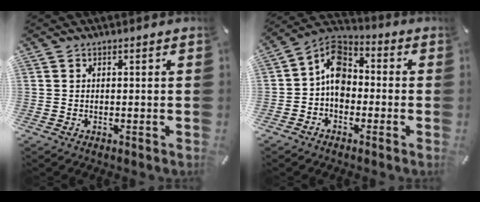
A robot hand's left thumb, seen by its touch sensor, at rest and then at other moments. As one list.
[{"total": 9.0, "force": [-1.5, 6.9, 5.5], "torque": [-0.105, 0.017, -0.030]}]